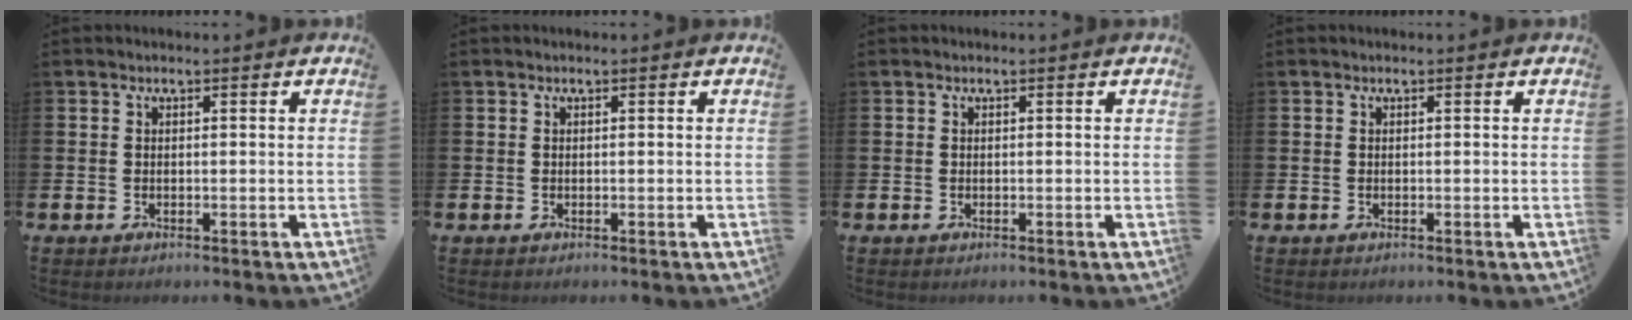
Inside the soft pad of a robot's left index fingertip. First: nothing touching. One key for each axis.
{"total": 0.0}
{"total": 0.0}
{"total": 0.0}